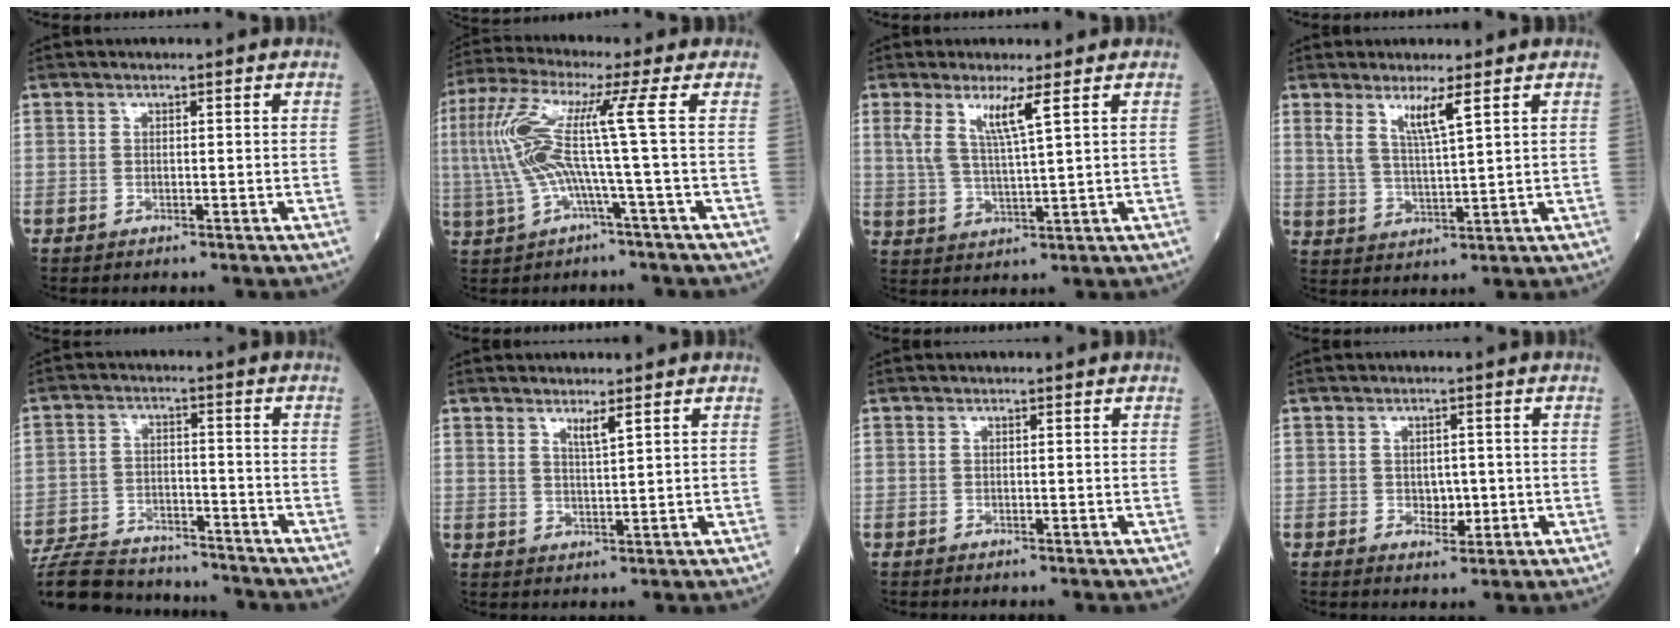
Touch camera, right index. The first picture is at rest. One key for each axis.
{"total": 10.1, "fx": 0.2, "fy": -1.2, "fz": 10.0, "tx": -0.223, "ty": 0.021, "tz": 0.003}
{"total": 5.6, "fx": 2.8, "fy": -0.2, "fz": 4.9, "tx": -0.102, "ty": -0.004, "tz": 0.058}
{"total": 5.1, "fx": 2.9, "fy": 0.1, "fz": 4.1, "tx": -0.084, "ty": -0.008, "tz": 0.060}
{"total": 17.4, "fx": -15.8, "fy": 4.9, "fz": 5.5, "tx": -0.136, "ty": 0.001, "tz": -0.243}
{"total": 2.4, "fx": 1.7, "fy": 0.1, "fz": 1.7, "tx": -0.037, "ty": -0.007, "tz": 0.035}
{"total": 0.0}
{"total": 3.1, "fx": -0.5, "fy": 2.0, "fz": 2.4, "tx": -0.032, "ty": 0.000, "tz": 0.000}